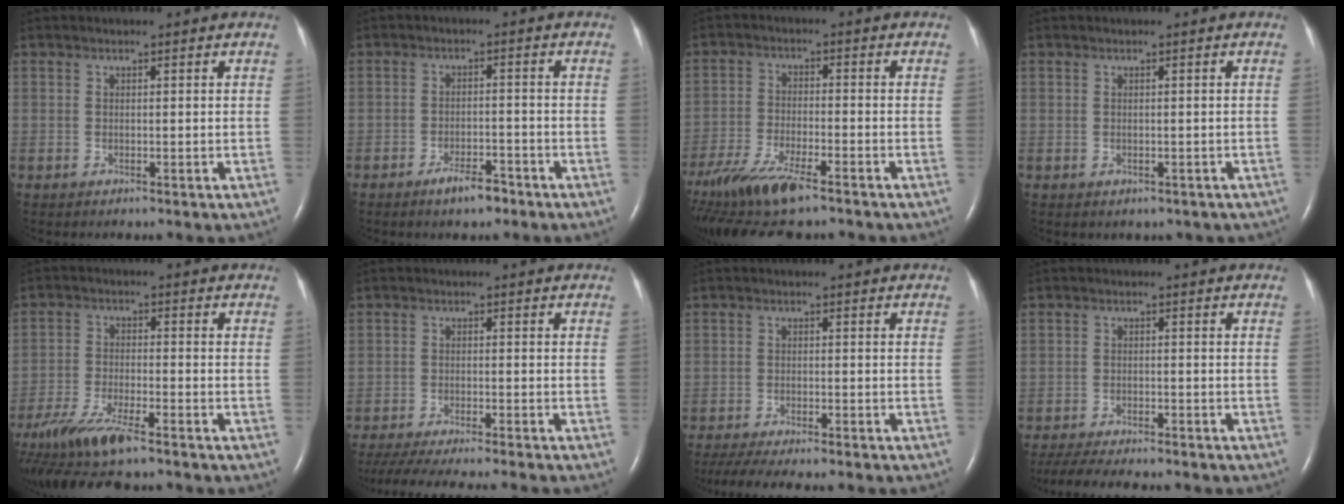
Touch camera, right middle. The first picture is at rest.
{"total": 4.0, "force": [-3.0, 1.1, 2.4], "torque": [-0.045, 0.000, -0.049]}
{"total": 13.0, "force": [-9.6, 2.4, 8.4], "torque": [-0.168, -0.034, -0.168]}
{"total": 2.0, "force": [-1.2, 1.4, 0.7], "torque": [-0.010, 0.004, -0.004]}
{"total": 11.5, "force": [-8.9, 1.7, 7.1], "torque": [-0.140, -0.030, -0.154]}
{"total": 15.9, "force": [-14.2, 0.6, 7.1], "torque": [-0.122, -0.038, -0.208]}
{"total": 13.2, "force": [-11.5, 1.8, 6.2], "torque": [-0.100, -0.020, -0.160]}
{"total": 13.2, "force": [-11.5, 2.4, 5.9], "torque": [-0.102, -0.020, -0.160]}